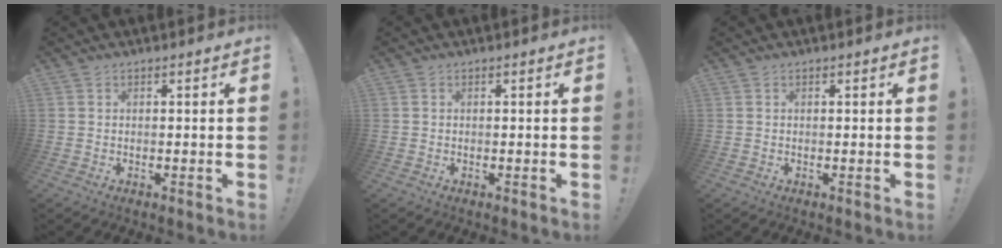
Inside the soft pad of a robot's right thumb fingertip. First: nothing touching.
{"total": 0.0}
{"total": 0.0}